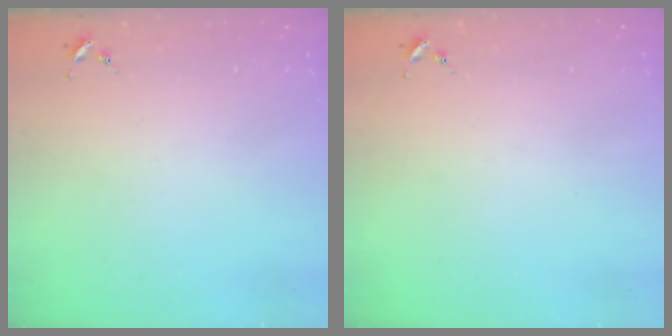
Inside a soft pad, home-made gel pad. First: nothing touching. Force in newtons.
{"total": 0.0}